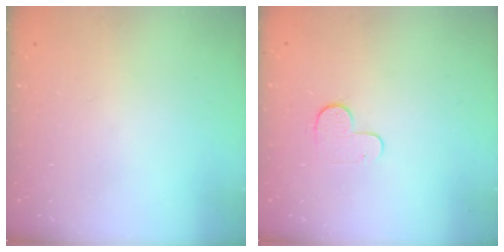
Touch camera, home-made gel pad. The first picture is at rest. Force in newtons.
{"total": 6.6, "press": 6.6, "slide": 0.6}